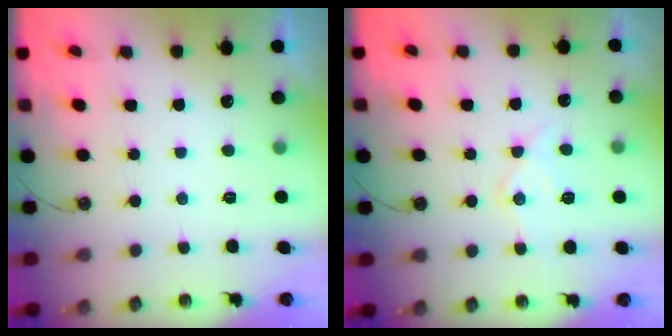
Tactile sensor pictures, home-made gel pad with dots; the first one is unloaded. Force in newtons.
{"total": 11.1, "press": 11.1, "slide": 0.9}